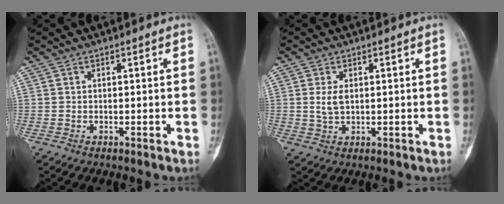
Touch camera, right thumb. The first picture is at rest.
{"total": 3.4, "force": [0.5, 2.0, 2.8], "torque": [-0.054, -0.003, 0.014]}